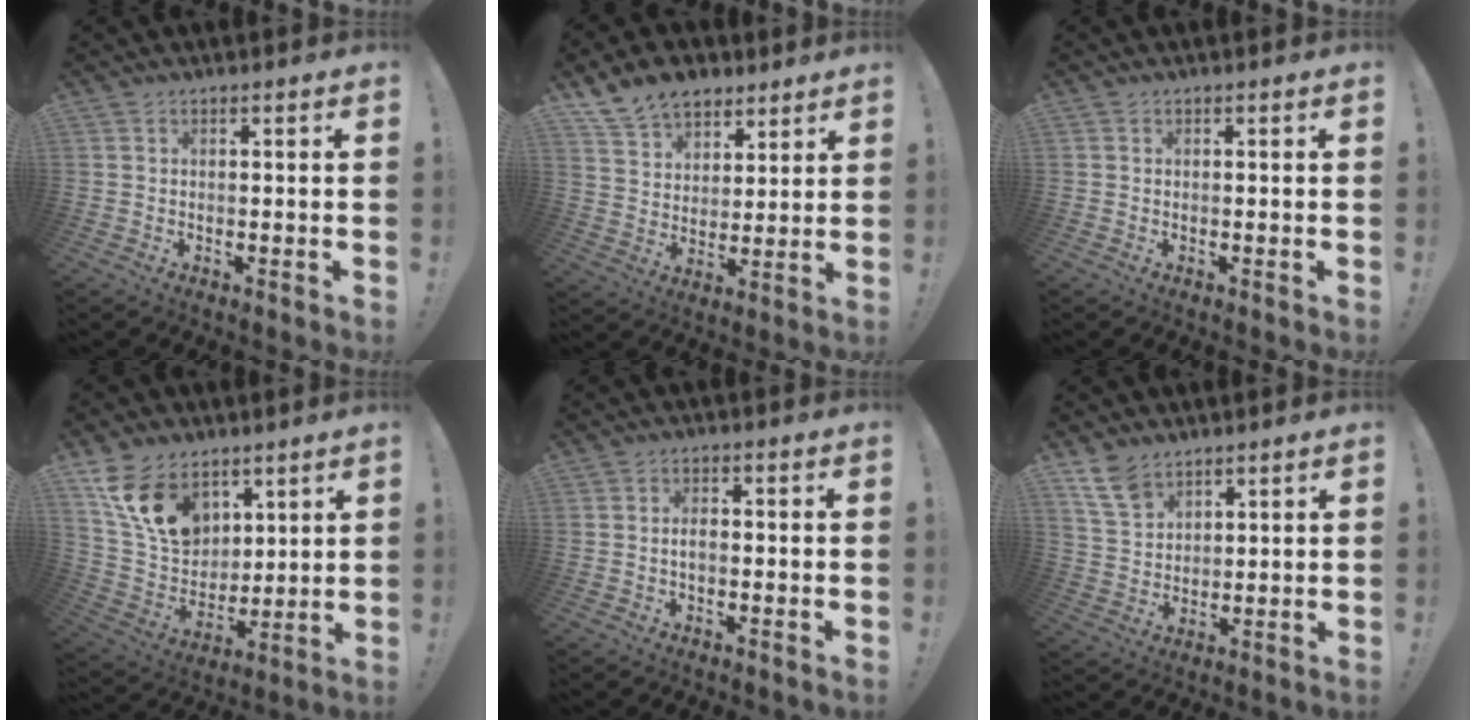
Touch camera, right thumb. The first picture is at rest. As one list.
[{"total": 11.1, "force": [7.9, 7.1, 3.4], "torque": [-0.062, -0.051, 0.156]}, {"total": 0.0}, {"total": 17.0, "force": [9.5, 11.0, 8.9], "torque": [-0.163, -0.046, 0.183]}, {"total": 2.0, "force": [-0.5, 0.9, 1.7], "torque": [-0.027, 0.003, -0.010]}, {"total": 8.9, "force": [6.4, 5.1, 3.5], "torque": [-0.075, -0.031, 0.130]}]